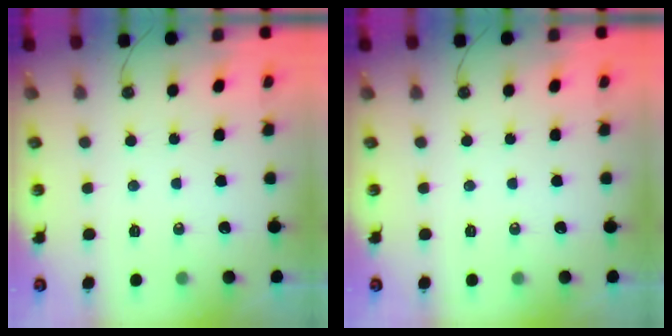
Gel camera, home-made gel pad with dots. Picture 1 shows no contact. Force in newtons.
{"total": 0.0}